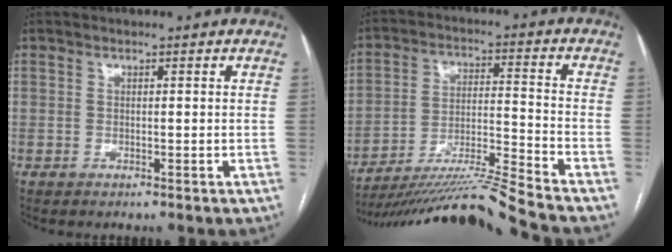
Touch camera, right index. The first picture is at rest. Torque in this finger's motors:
{"motor_torque": [-0.20, -1.03, 0.36, 0.11]}